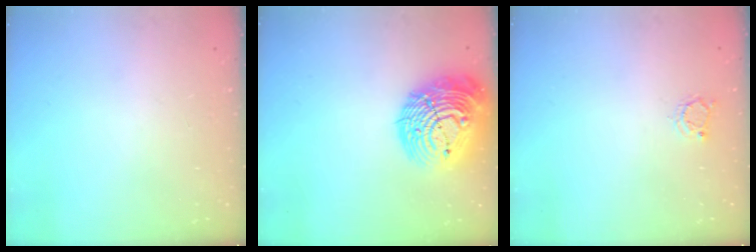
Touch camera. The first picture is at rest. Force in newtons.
{"total": 21.6, "press": 21.5, "slide": 2.6}
{"total": 2.8, "press": 2.8, "slide": 0.3}